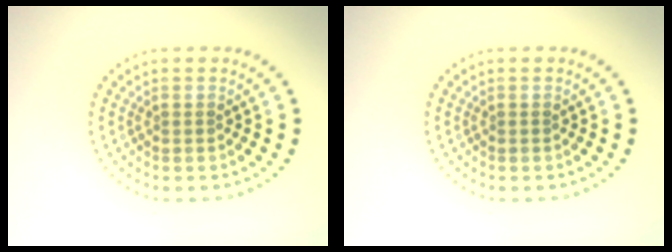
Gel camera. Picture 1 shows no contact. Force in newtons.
{"total": 0.0}